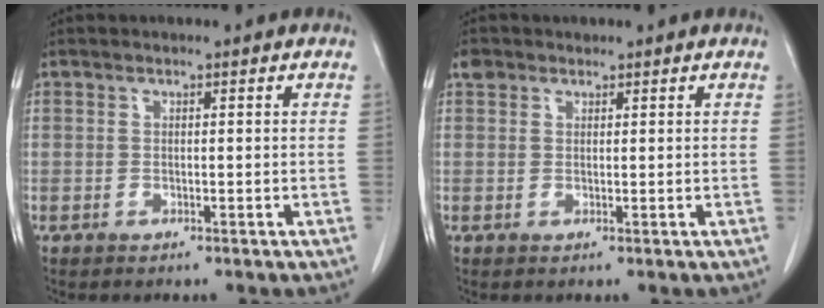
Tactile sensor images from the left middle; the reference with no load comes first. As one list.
[{"total": 1.7, "force": [1.1, 1.2, 0.2], "torque": [-0.004, 0.011, 0.018]}]